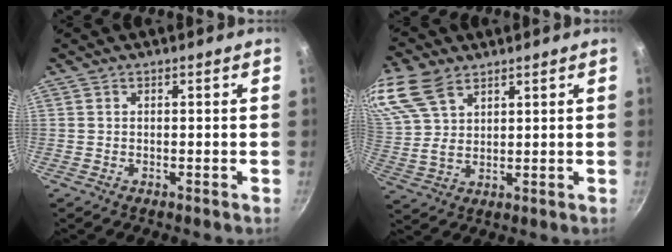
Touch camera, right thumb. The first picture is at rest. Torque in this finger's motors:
{"motor_torque": [-0.32, 1.03, 1.73, 1.04, 0.24]}